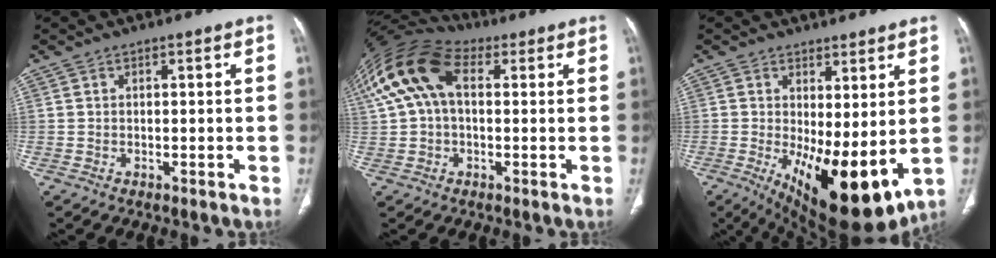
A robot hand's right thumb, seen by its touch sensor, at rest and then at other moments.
{"total": 15.5, "force": [3.7, 9.5, 11.7], "torque": [-0.251, 0.045, 0.060]}
{"total": 15.6, "force": [-1.5, 6.1, 14.3], "torque": [-0.226, -0.036, 0.000]}